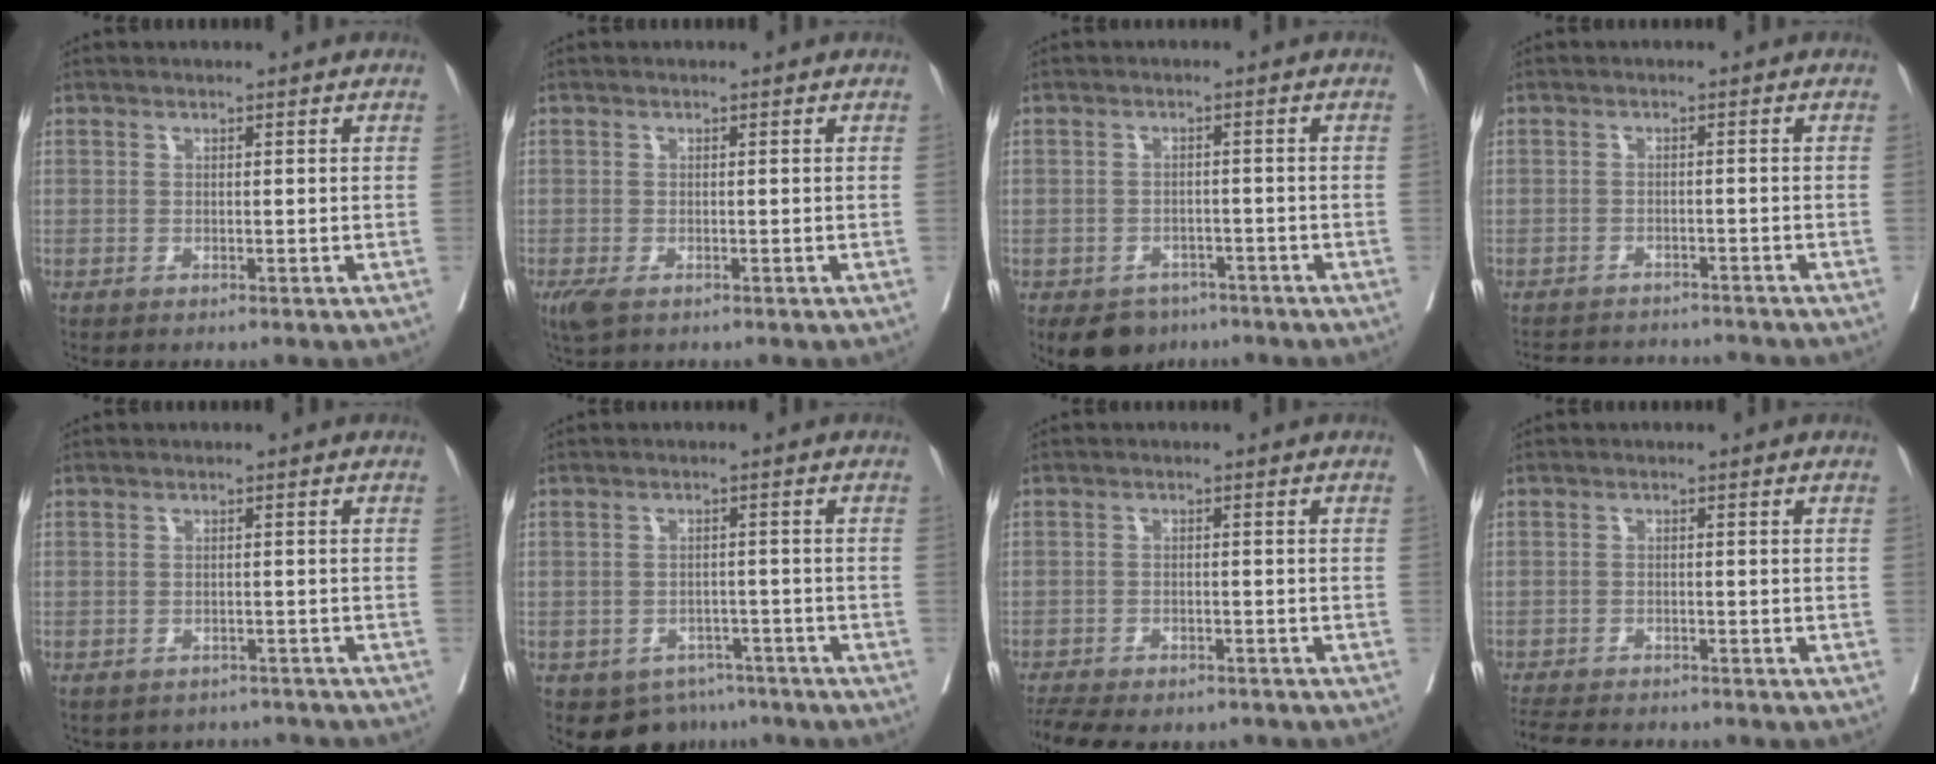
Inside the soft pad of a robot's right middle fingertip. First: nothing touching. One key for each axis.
{"total": 2.8, "fx": -1.6, "fy": 1.3, "fz": 1.9, "tx": -0.045, "ty": -0.010, "tz": -0.025}
{"total": 5.8, "fx": -4.2, "fy": 3.7, "fz": 1.5, "tx": -0.016, "ty": 0.003, "tz": -0.060}
{"total": 10.5, "fx": -10.0, "fy": 2.1, "fz": 2.4, "tx": -0.046, "ty": 0.007, "tz": -0.130}
{"total": 5.9, "fx": -5.4, "fy": 2.3, "fz": -0.3, "tx": 0.011, "ty": 0.019, "tz": -0.062}
{"total": 7.1, "fx": -5.2, "fy": 4.7, "fz": 0.9, "tx": 0.002, "ty": 0.011, "tz": -0.066}
{"total": 11.8, "fx": -10.4, "fy": 3.7, "fz": 4.3, "tx": -0.087, "ty": 0.004, "tz": -0.142}
{"total": 10.4, "fx": -9.3, "fy": 2.4, "fz": 3.9, "tx": -0.072, "ty": -0.012, "tz": -0.132}